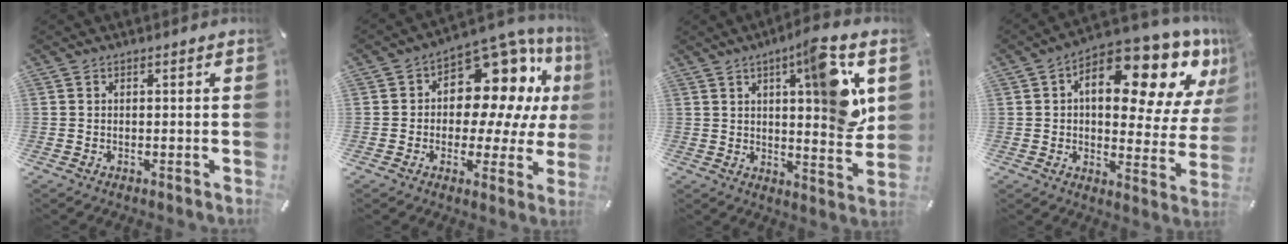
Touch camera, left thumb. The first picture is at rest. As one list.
[{"total": 15.5, "force": [6.1, 9.8, 10.3], "torque": [-0.159, -0.048, 0.107]}, {"total": 14.2, "force": [5.8, 3.1, 12.6], "torque": [-0.163, -0.033, 0.082]}, {"total": 19.5, "force": [10.3, 8.7, 14.0], "torque": [-0.180, -0.080, 0.162]}]